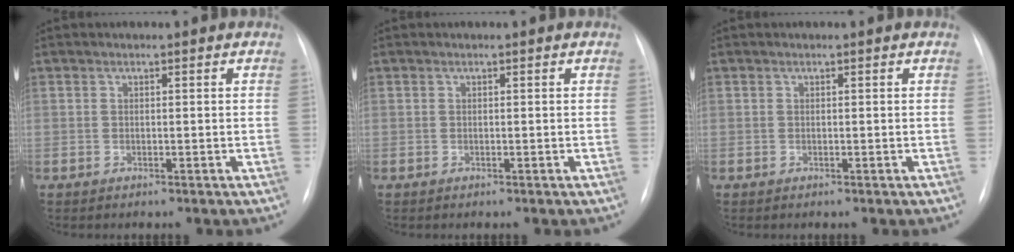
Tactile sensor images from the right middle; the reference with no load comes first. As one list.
[{"total": 0.0}, {"total": 0.0}]